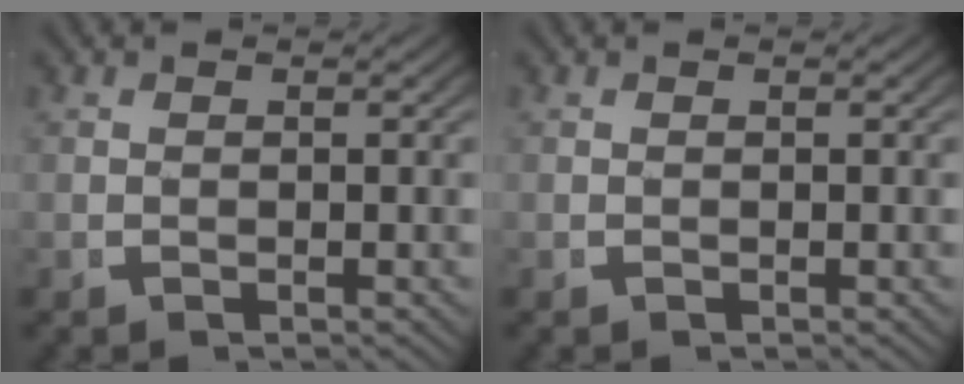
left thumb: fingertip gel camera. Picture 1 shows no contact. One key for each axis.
{"total": 0.0}